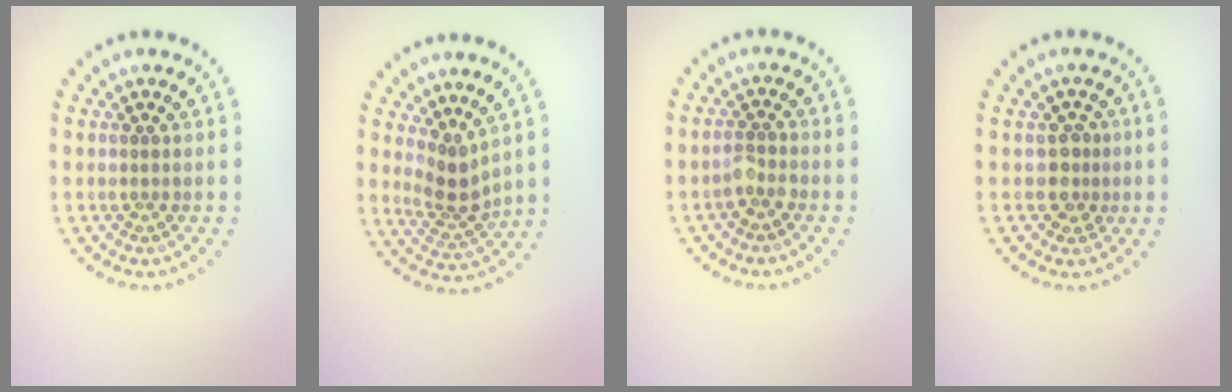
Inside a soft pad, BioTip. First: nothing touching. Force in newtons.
{"total": 2.5, "press": 1.8, "slide": 1.8}
{"total": 1.6, "press": 1.3, "slide": 0.9}
{"total": 1.9, "press": 1.6, "slide": 1.0}